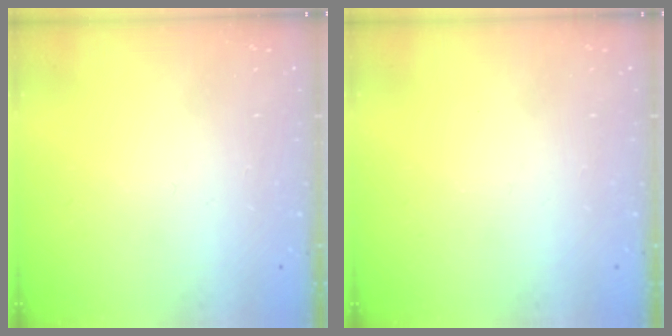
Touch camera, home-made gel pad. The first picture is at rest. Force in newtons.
{"total": 0.0}